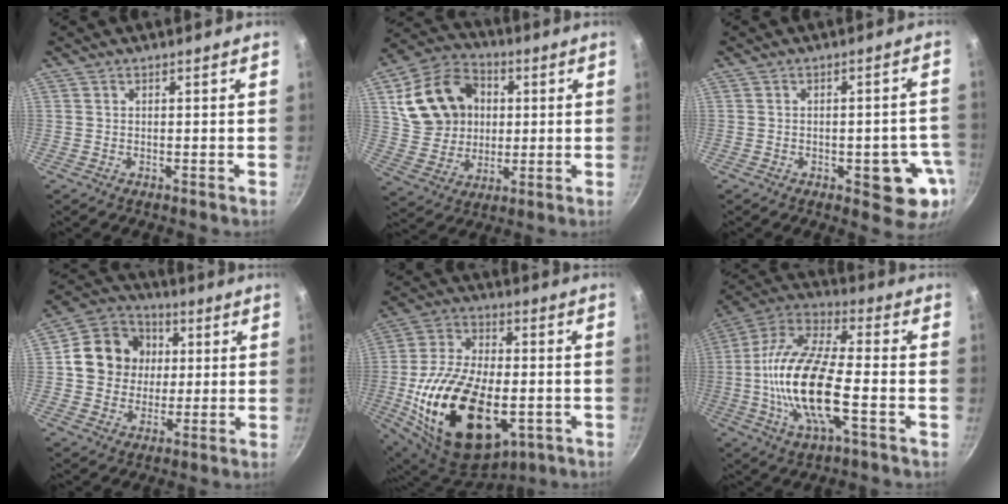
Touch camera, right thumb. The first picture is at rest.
{"total": 17.5, "force": [3.6, 14.2, 9.7], "torque": [-0.151, 0.010, 0.067]}
{"total": 9.5, "force": [-3.1, 4.2, 7.9], "torque": [-0.053, 0.007, -0.037]}
{"total": 13.7, "force": [1.8, 12.2, 6.0], "torque": [-0.074, 0.018, 0.021]}
{"total": 26.7, "force": [-6.3, 15.4, 20.8], "torque": [-0.373, 0.015, -0.091]}
{"total": 20.0, "force": [-4.0, 7.6, 18.1], "torque": [-0.356, 0.027, -0.093]}